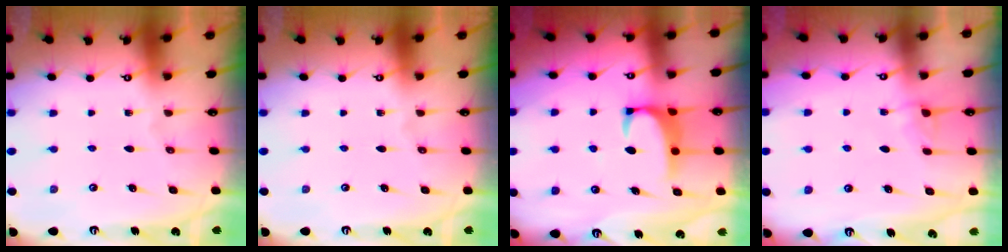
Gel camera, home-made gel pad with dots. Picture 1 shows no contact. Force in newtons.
{"total": 0.0}
{"total": 1.8, "press": 1.7, "slide": 0.6}
{"total": 1.3, "press": 1.2, "slide": 0.5}